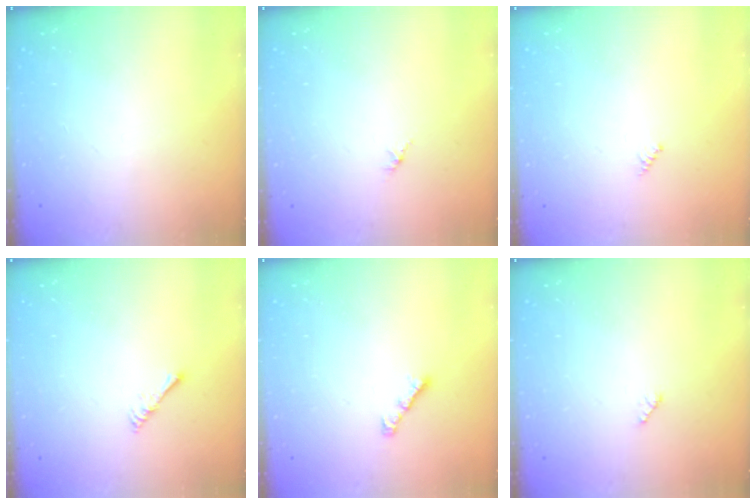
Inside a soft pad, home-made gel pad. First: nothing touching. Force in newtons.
{"total": 1.4, "press": 1.4, "slide": 0.4}
{"total": 2.0, "press": 2.0, "slide": 0.2}
{"total": 1.7, "press": 1.6, "slide": 0.4}
{"total": 2.6, "press": 2.5, "slide": 0.7}
{"total": 2.9, "press": 2.9, "slide": 0.4}